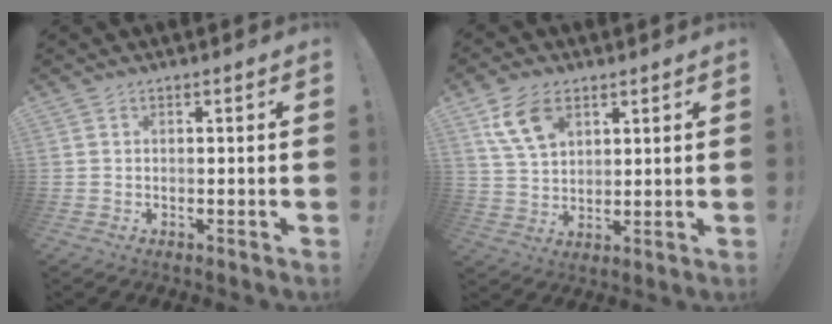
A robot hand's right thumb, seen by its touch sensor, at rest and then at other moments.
{"total": 10.3, "force": [5.6, 6.2, 6.1], "torque": [-0.121, -0.012, 0.110]}